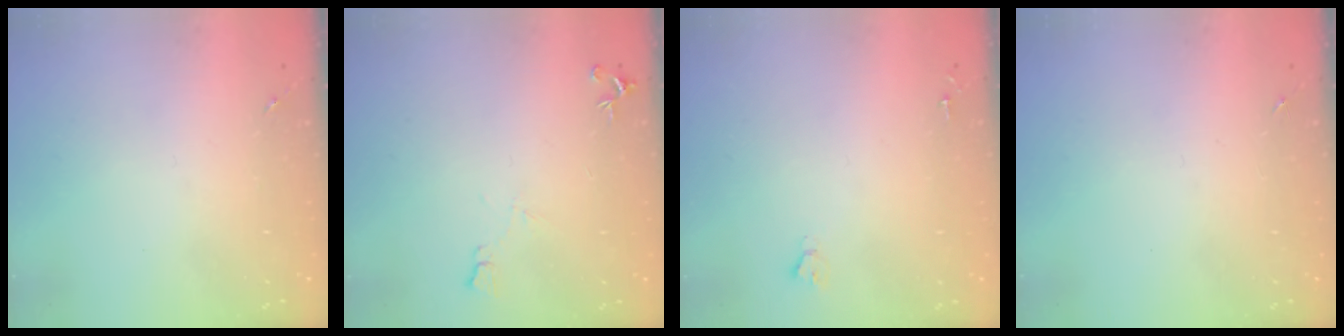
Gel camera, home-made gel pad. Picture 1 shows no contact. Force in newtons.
{"total": 5.9, "press": 5.8, "slide": 1.0}
{"total": 1.9, "press": 1.9, "slide": 0.2}
{"total": 0.0}